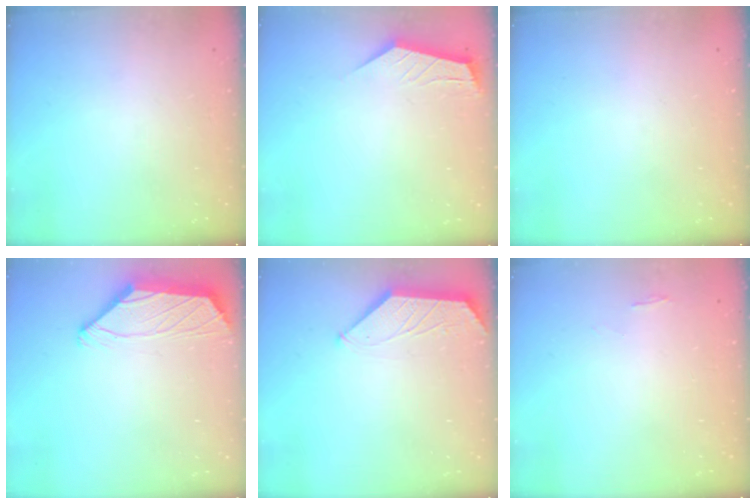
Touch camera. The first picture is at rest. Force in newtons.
{"total": 1.7, "press": 1.7, "slide": 0.1}
{"total": 0.0}
{"total": 1.8, "press": 1.6, "slide": 0.7}
{"total": 1.1, "press": 1.1, "slide": 0.3}
{"total": 0.7, "press": 0.6, "slide": 0.4}